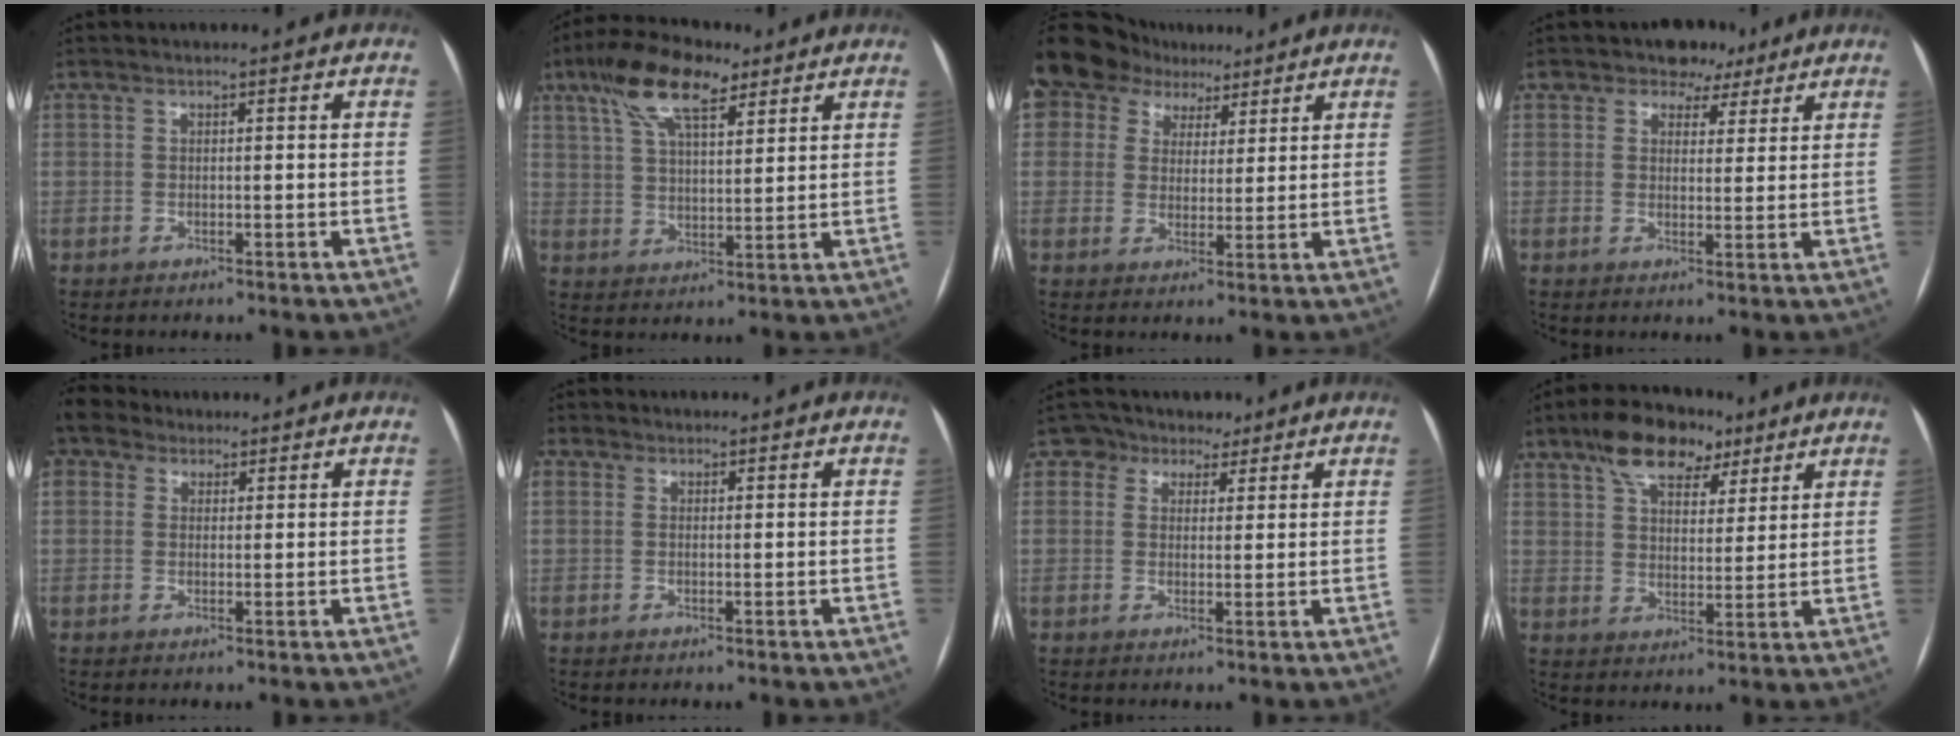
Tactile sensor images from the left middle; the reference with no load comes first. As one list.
[{"total": 11.4, "force": [7.1, 4.0, 8.0], "torque": [-0.158, 0.025, 0.130]}, {"total": 20.3, "force": [12.0, 14.6, 7.3], "torque": [-0.225, 0.077, 0.217]}, {"total": 4.5, "force": [3.2, 3.1, 0.8], "torque": [-0.004, 0.006, 0.046]}, {"total": 5.1, "force": [3.6, 3.4, 1.6], "torque": [-0.044, 0.035, 0.073]}, {"total": 2.6, "force": [0.8, 2.0, 1.5], "torque": [-0.046, 0.018, 0.015]}, {"total": 4.5, "force": [3.0, 3.3, 0.2], "torque": [0.000, 0.017, 0.046]}, {"total": 10.7, "force": [7.0, 5.4, 6.1], "torque": [-0.105, 0.025, 0.117]}]